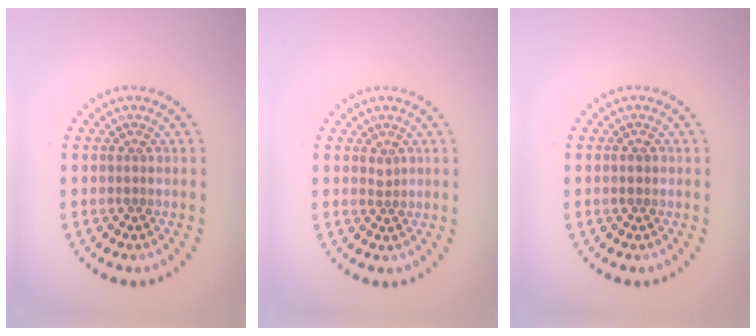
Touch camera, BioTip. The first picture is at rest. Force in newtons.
{"total": 0.9, "press": 0.7, "slide": 0.6}
{"total": 0.8, "press": 0.8, "slide": 0.0}